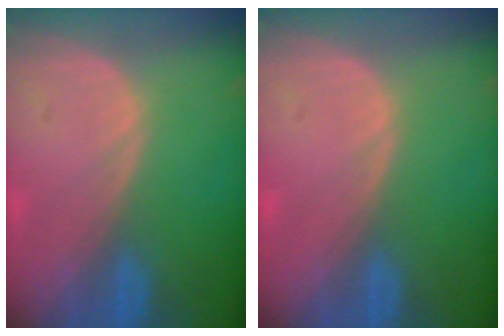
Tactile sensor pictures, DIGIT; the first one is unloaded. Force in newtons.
{"total": 0.5, "press": 0.0, "slide": 0.5}